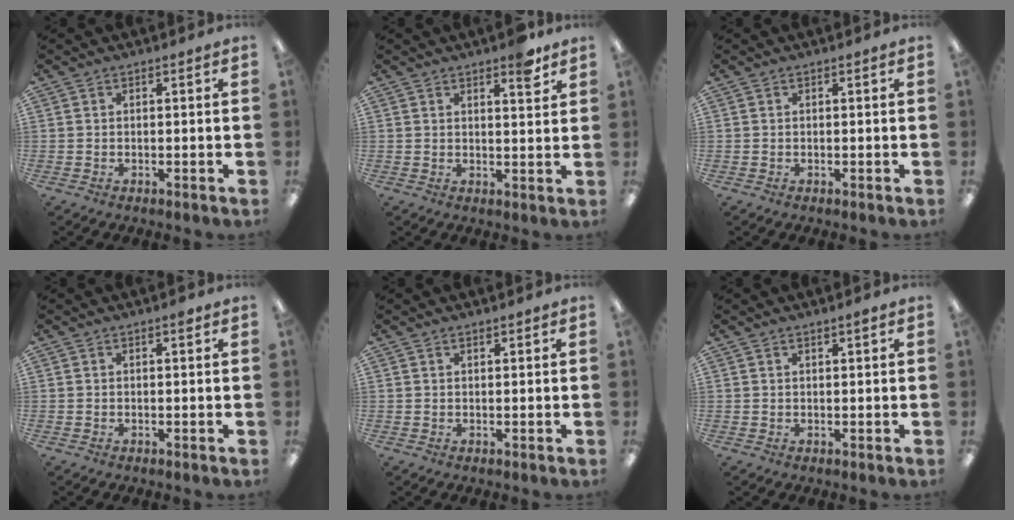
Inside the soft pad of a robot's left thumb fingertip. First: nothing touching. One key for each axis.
{"total": 5.1, "fx": 3.8, "fy": 1.4, "fz": 3.1, "tx": -0.031, "ty": -0.022, "tz": 0.058}
{"total": 0.0}
{"total": 0.9, "fx": 0.6, "fy": 0.2, "fz": 0.6, "tx": -0.007, "ty": -0.001, "tz": 0.007}
{"total": 0.8, "fx": 0.7, "fy": 0.2, "fz": 0.3, "tx": -0.007, "ty": 0.001, "tz": 0.013}
{"total": 1.2, "fx": 1.0, "fy": 0.2, "fz": 0.7, "tx": -0.014, "ty": 0.001, "tz": 0.017}